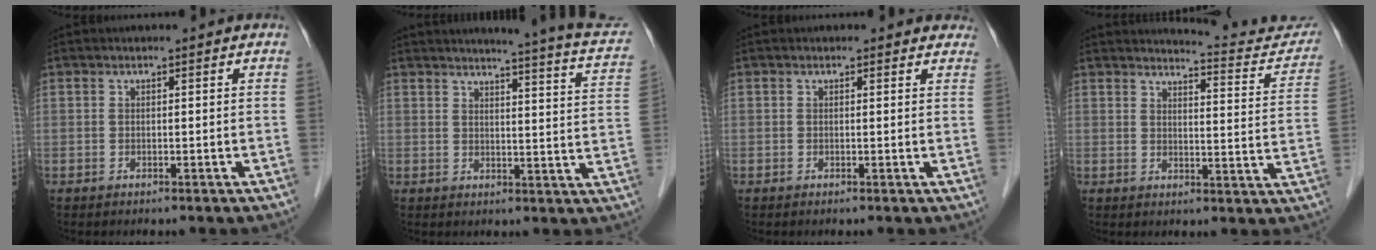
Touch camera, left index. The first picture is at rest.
{"total": 15.6, "force": [14.1, 0.5, 6.8], "torque": [-0.079, -0.056, 0.140]}
{"total": 2.7, "force": [2.3, 1.5, 0.3], "torque": [0.012, -0.004, 0.006]}
{"total": 12.0, "force": [11.8, 1.4, 1.7], "torque": [-0.001, -0.052, 0.118]}